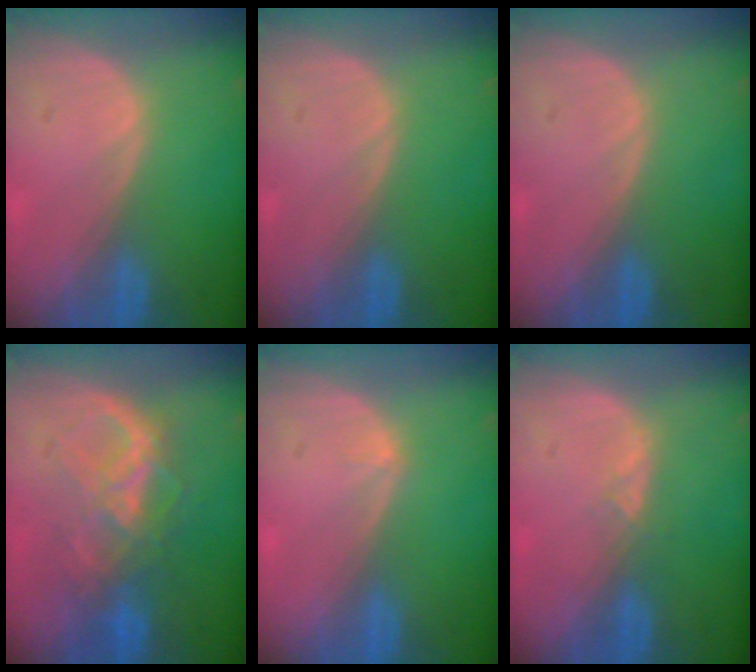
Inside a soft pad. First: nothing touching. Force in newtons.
{"total": 0.0}
{"total": 0.0}
{"total": 7.1, "press": 7.1, "slide": 1.0}
{"total": 0.6, "press": 0.4, "slide": 0.5}
{"total": 1.4, "press": 1.2, "slide": 0.8}